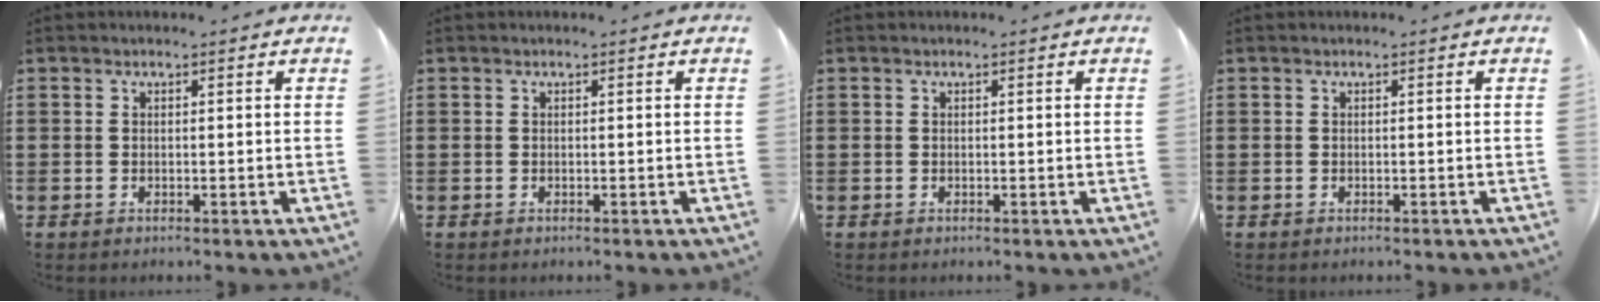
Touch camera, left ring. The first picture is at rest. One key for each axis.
{"total": 0.0}
{"total": 0.0}
{"total": 0.0}